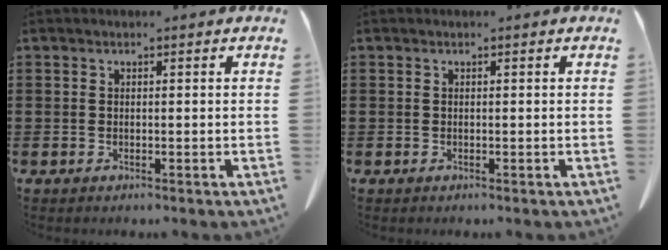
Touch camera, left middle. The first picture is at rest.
{"total": 0.0}